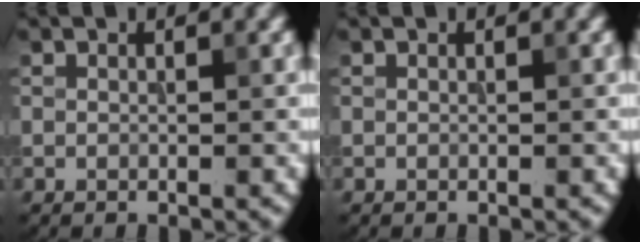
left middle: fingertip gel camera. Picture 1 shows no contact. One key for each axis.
{"total": 0.0}